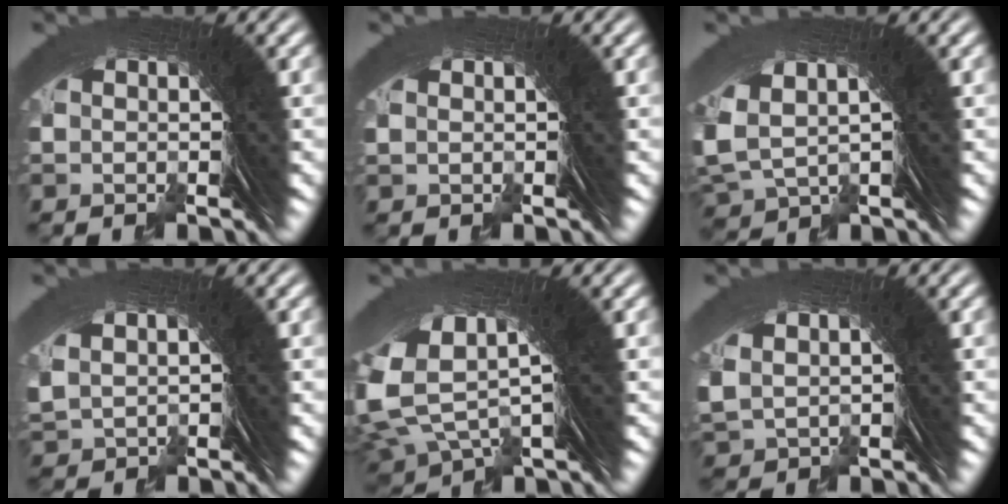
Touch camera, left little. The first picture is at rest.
{"total": 0.0}
{"total": 4.9, "force": [0.9, 3.7, 3.0], "torque": [-0.086, -0.018, 0.032]}
{"total": 0.9, "force": [0.5, 0.7, 0.3], "torque": [-0.013, -0.010, 0.025]}
{"total": 9.4, "force": [2.9, 5.7, 6.8], "torque": [-0.145, -0.003, 0.050]}
{"total": 1.4, "force": [0.5, 1.1, 0.6], "torque": [-0.020, -0.012, 0.025]}